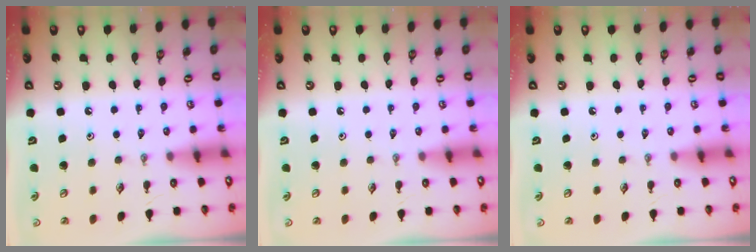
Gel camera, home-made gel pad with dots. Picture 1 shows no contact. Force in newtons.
{"total": 0.0}
{"total": 0.0}